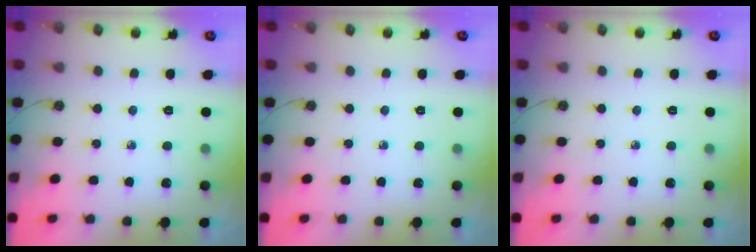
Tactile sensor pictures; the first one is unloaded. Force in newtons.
{"total": 0.0}
{"total": 0.0}